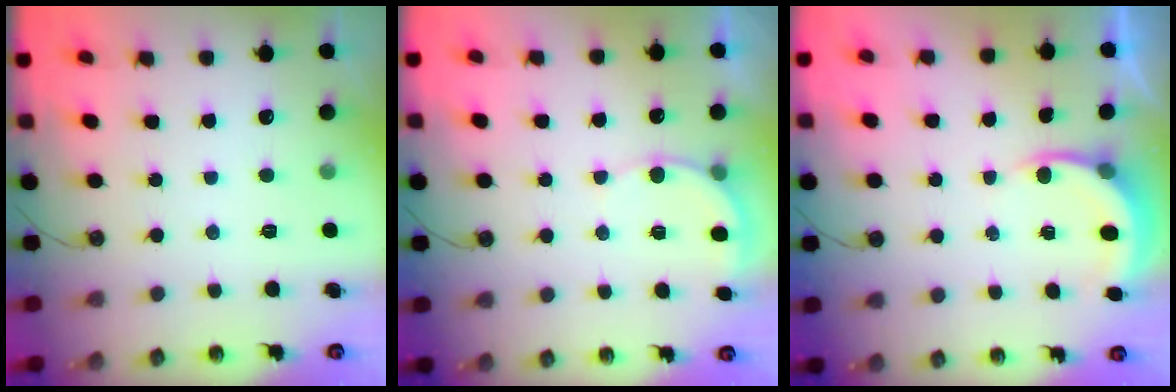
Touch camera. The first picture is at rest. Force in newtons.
{"total": 6.0, "press": 6.0, "slide": 0.9}
{"total": 5.0, "press": 5.0, "slide": 0.4}